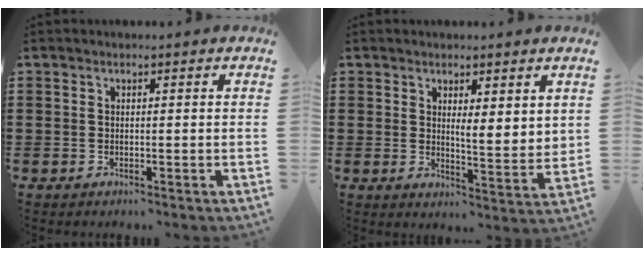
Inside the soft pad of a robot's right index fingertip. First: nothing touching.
{"total": 3.2, "force": [2.5, 0.9, 1.8], "torque": [-0.036, -0.006, 0.042]}